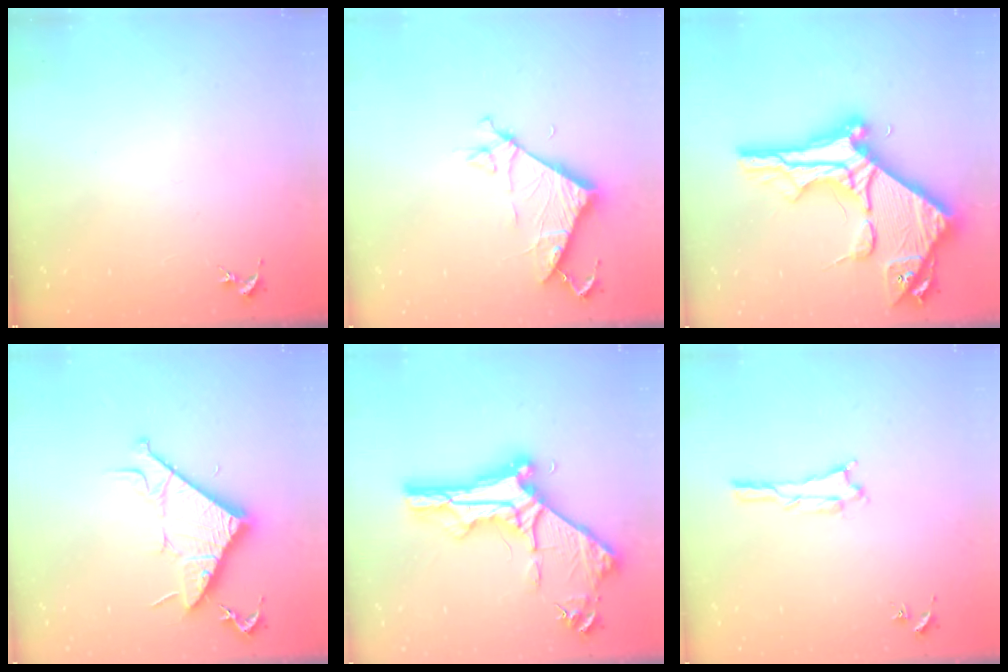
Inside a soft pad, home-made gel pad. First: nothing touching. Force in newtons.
{"total": 7.2, "press": 7.2, "slide": 0.4}
{"total": 15.4, "press": 15.3, "slide": 1.5}
{"total": 10.2, "press": 10.2, "slide": 0.3}
{"total": 10.3, "press": 10.2, "slide": 1.2}
{"total": 1.7, "press": 1.7, "slide": 0.2}